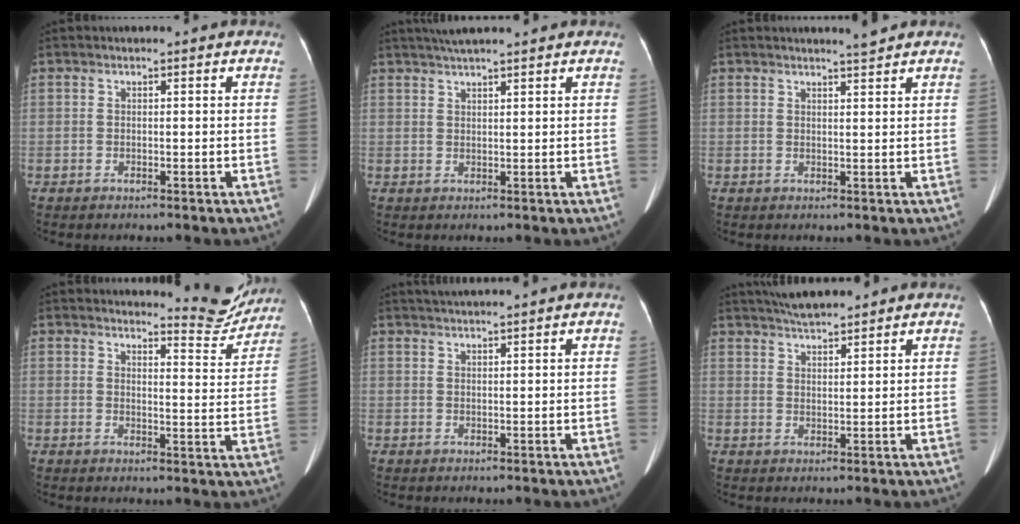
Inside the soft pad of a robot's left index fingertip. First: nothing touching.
{"total": 5.6, "force": [4.7, 0.2, 3.0], "torque": [-0.047, 0.023, 0.073]}
{"total": 1.6, "force": [1.5, -0.5, 0.5], "torque": [-0.012, -0.011, 0.025]}
{"total": 6.7, "force": [6.6, 0.7, -0.2], "torque": [0.002, -0.039, 0.073]}
{"total": 4.4, "force": [4.0, -0.8, 1.8], "torque": [-0.023, 0.027, 0.062]}
{"total": 6.0, "force": [5.4, 0.8, 2.4], "torque": [-0.046, 0.017, 0.093]}